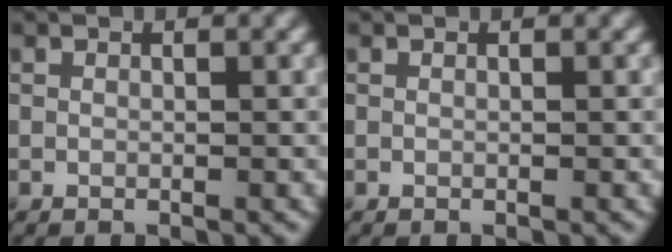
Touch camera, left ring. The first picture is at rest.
{"total": 0.0}